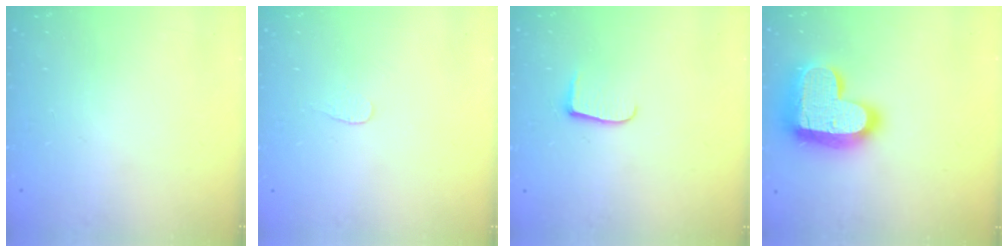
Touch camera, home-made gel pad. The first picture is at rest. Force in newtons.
{"total": 3.0, "press": 3.0, "slide": 0.2}
{"total": 6.2, "press": 6.1, "slide": 0.7}
{"total": 23.7, "press": 23.7, "slide": 1.6}